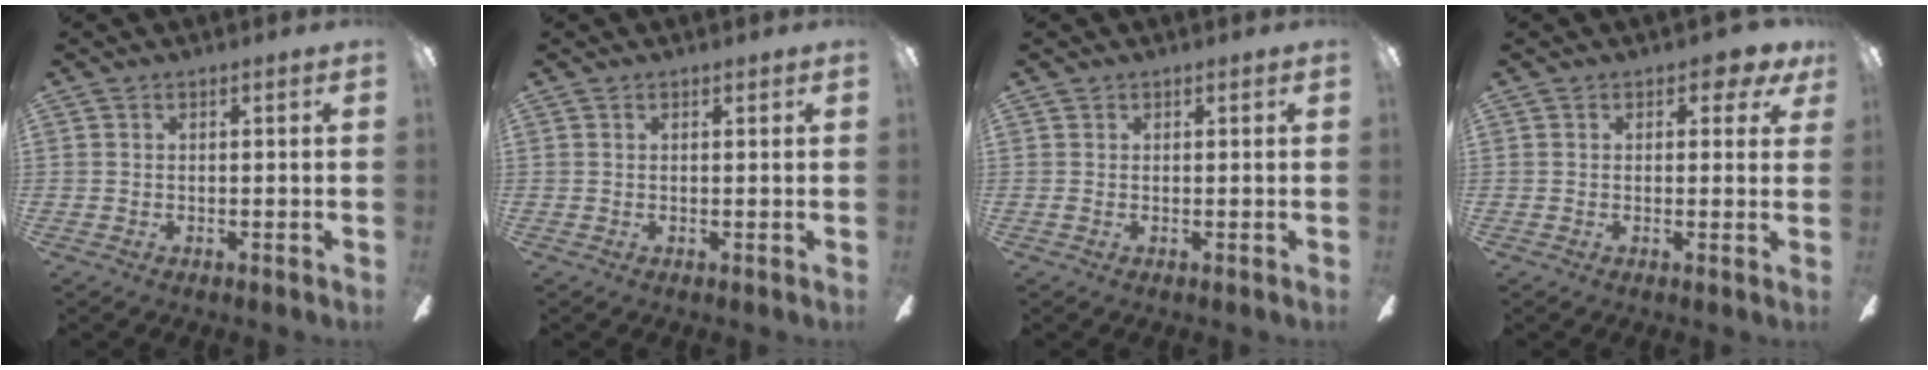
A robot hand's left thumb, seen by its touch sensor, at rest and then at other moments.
{"total": 0.5, "force": [0.4, 0.3, 0.1], "torque": [-0.001, 0.003, 0.006]}
{"total": 0.6, "force": [0.2, 0.6, 0.1], "torque": [0.000, 0.004, 0.003]}
{"total": 3.3, "force": [1.7, 1.9, 2.1], "torque": [-0.018, -0.001, 0.027]}